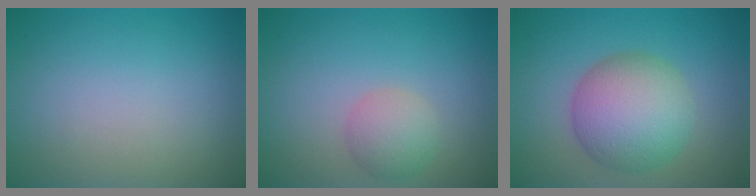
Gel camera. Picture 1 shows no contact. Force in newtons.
{"total": 2.5, "press": 2.5, "slide": 0.1}
{"total": 7.0, "press": 7.0, "slide": 0.2}